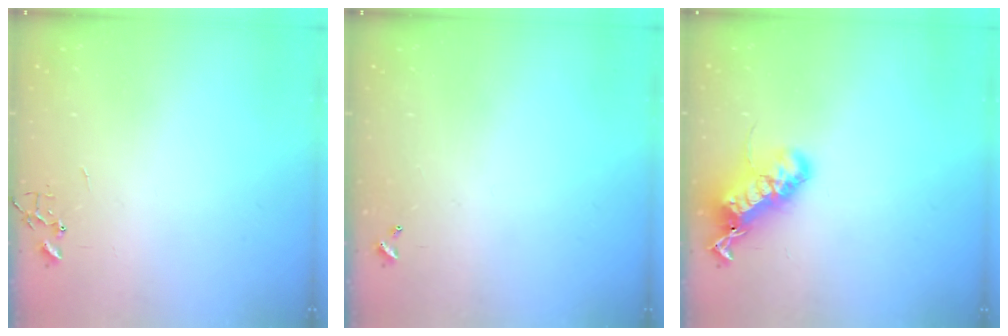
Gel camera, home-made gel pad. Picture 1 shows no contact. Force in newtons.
{"total": 0.0}
{"total": 20.4, "press": 20.4, "slide": 0.4}